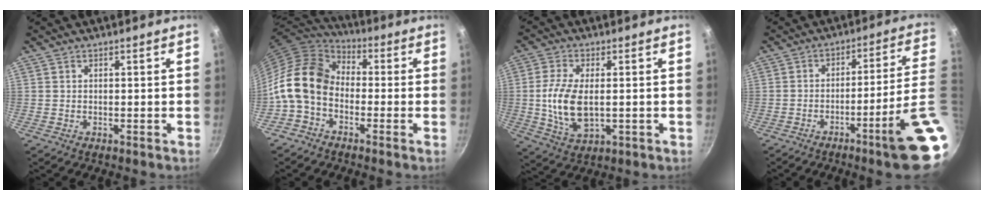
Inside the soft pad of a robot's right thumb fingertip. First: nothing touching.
{"total": 13.1, "force": [-2.9, 9.5, 8.6], "torque": [-0.142, 0.048, -0.079]}
{"total": 10.5, "force": [-0.2, 5.5, 9.0], "torque": [-0.185, -0.005, 0.000]}
{"total": 15.3, "force": [-6.1, 0.5, 14.1], "torque": [-0.177, 0.035, -0.087]}